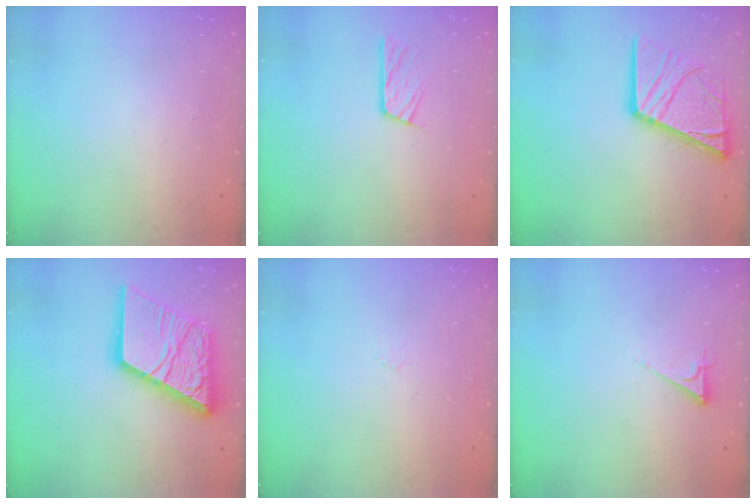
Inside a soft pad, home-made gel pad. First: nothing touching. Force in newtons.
{"total": 6.1, "press": 6.1, "slide": 0.7}
{"total": 15.7, "press": 15.7, "slide": 1.6}
{"total": 21.8, "press": 21.7, "slide": 2.6}
{"total": 2.7, "press": 2.6, "slide": 0.4}
{"total": 4.4, "press": 4.4, "slide": 0.7}